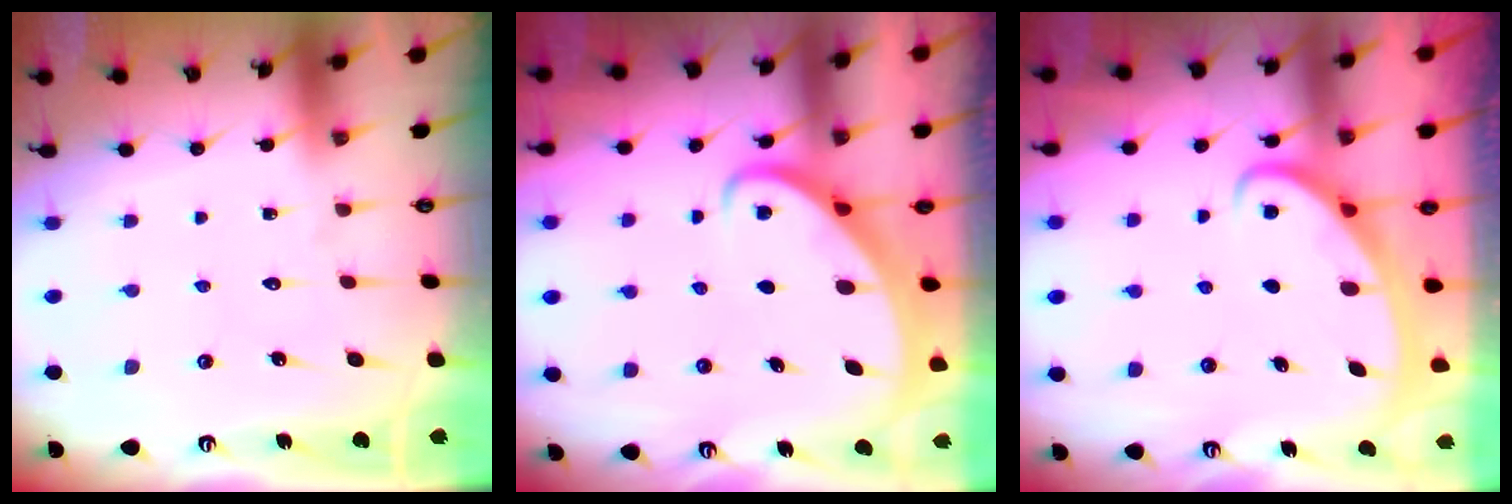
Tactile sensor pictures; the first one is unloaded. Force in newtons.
{"total": 2.3, "press": 2.3, "slide": 0.3}
{"total": 3.0, "press": 3.0, "slide": 0.4}